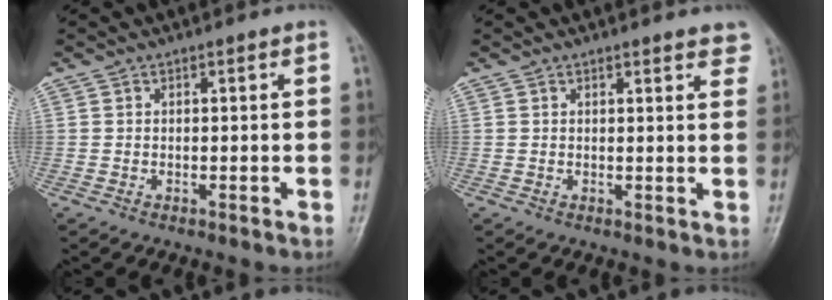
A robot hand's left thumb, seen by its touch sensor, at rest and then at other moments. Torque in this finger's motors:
{"motor_torque": [0.00, 0.04, -0.03, -0.15, 0.02]}